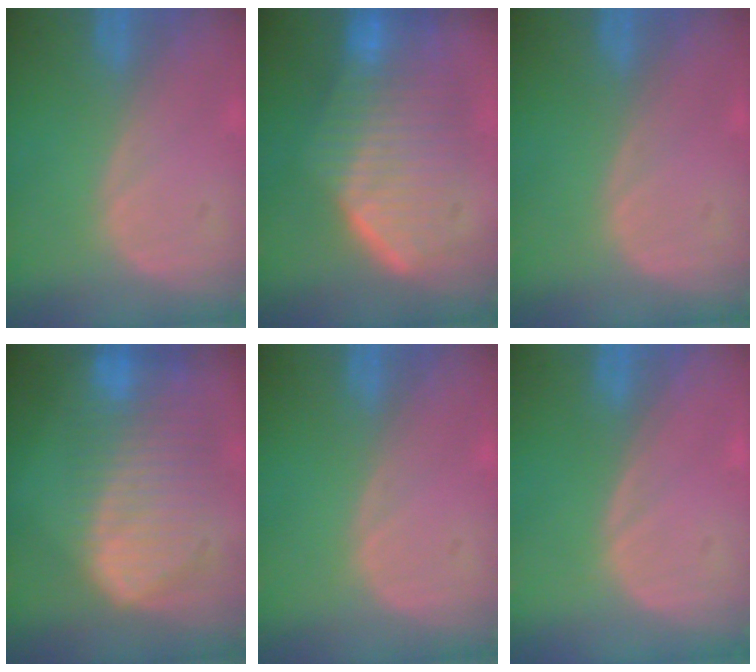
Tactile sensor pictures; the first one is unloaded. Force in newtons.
{"total": 9.3, "press": 9.0, "slide": 2.5}
{"total": 0.0}
{"total": 10.5, "press": 9.1, "slide": 5.3}
{"total": 0.0}
{"total": 0.0}